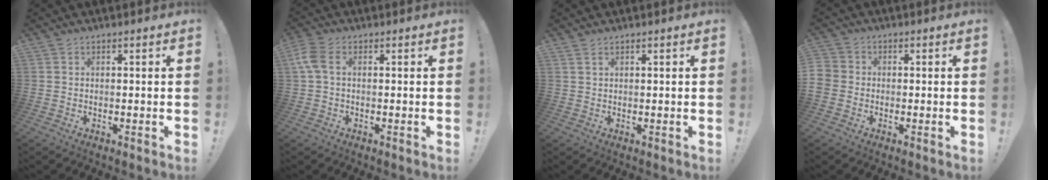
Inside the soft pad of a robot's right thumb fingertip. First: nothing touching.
{"total": 4.9, "force": [0.8, 2.8, 3.9], "torque": [-0.092, 0.008, 0.016]}
{"total": 1.3, "force": [1.0, 0.1, 0.8], "torque": [-0.016, 0.000, 0.019]}
{"total": 3.8, "force": [-1.3, 3.4, 1.2], "torque": [-0.029, 0.013, -0.022]}